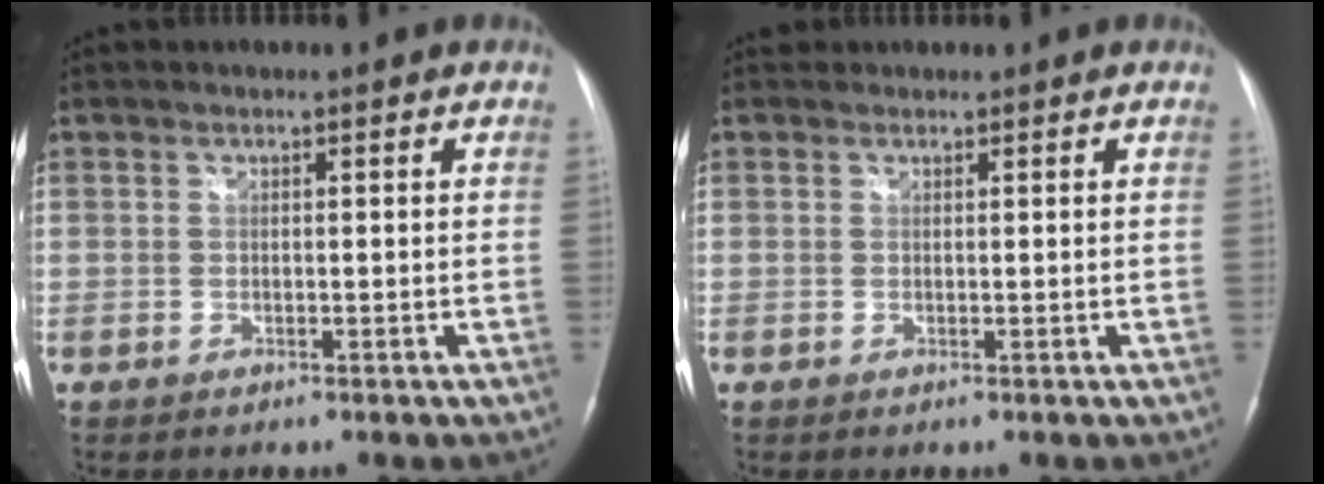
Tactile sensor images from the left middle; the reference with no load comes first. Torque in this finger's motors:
{"motor_torque": [0.03, 0.00, -0.02, 0.01]}